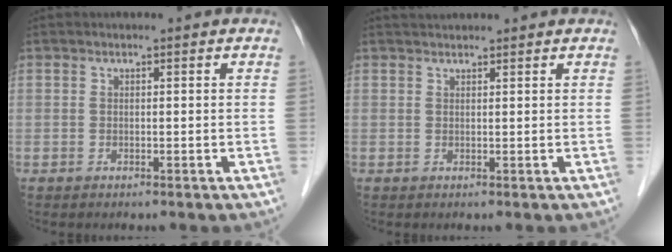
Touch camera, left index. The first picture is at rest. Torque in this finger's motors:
{"motor_torque": [0.08, 0.00, 0.00, -0.01]}